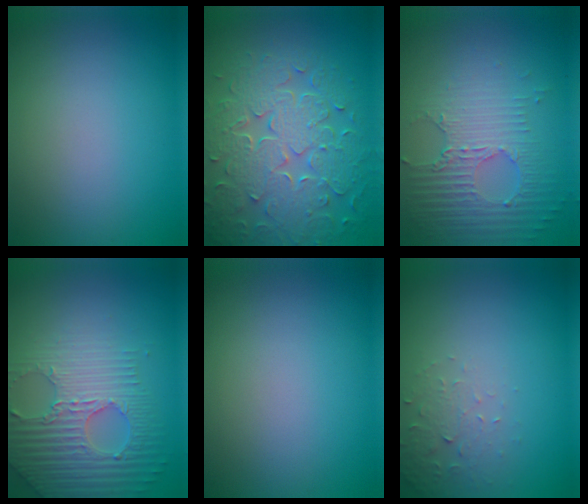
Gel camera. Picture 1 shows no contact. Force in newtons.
{"total": 8.7, "press": 6.3, "slide": 6.0}
{"total": 5.3, "press": 3.3, "slide": 4.1}
{"total": 5.4, "press": 4.6, "slide": 2.9}
{"total": 0.0}
{"total": 1.9, "press": 1.8, "slide": 0.4}